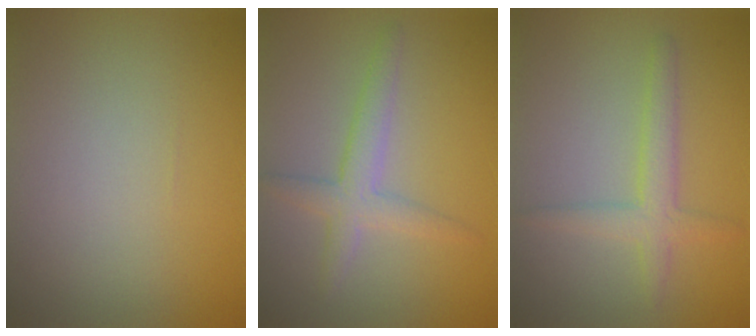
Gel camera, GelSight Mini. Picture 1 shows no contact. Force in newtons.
{"total": 2.8, "press": 2.8, "slide": 0.1}
{"total": 2.6, "press": 2.6, "slide": 0.1}